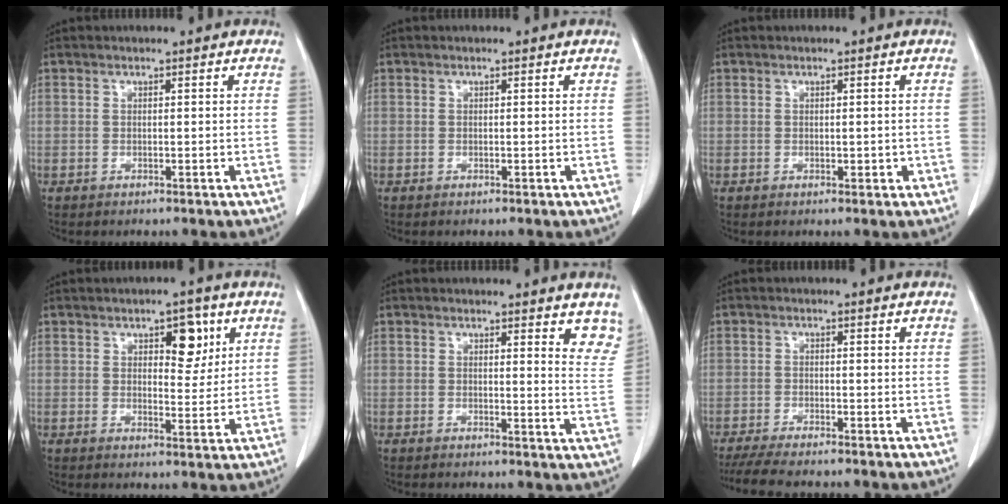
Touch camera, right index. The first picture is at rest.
{"total": 0.0}
{"total": 1.4, "force": [-0.2, 0.7, 1.2], "torque": [-0.016, 0.000, 0.001]}
{"total": 5.6, "force": [2.6, 2.5, 4.3], "torque": [-0.055, 0.002, 0.037]}
{"total": 6.3, "force": [5.3, 1.5, 3.1], "torque": [-0.022, -0.025, 0.038]}
{"total": 7.1, "force": [-6.2, 0.6, 3.5], "torque": [-0.053, -0.019, -0.102]}